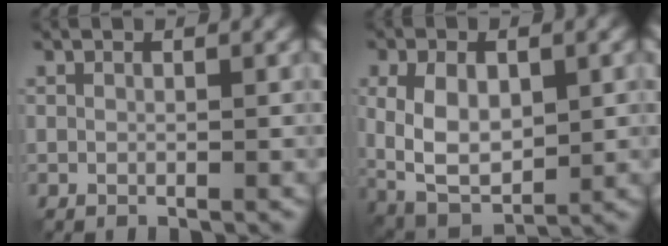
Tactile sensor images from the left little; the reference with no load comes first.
{"total": 7.6, "force": [0.3, 4.5, 6.1], "torque": [-0.126, -0.001, 0.007]}